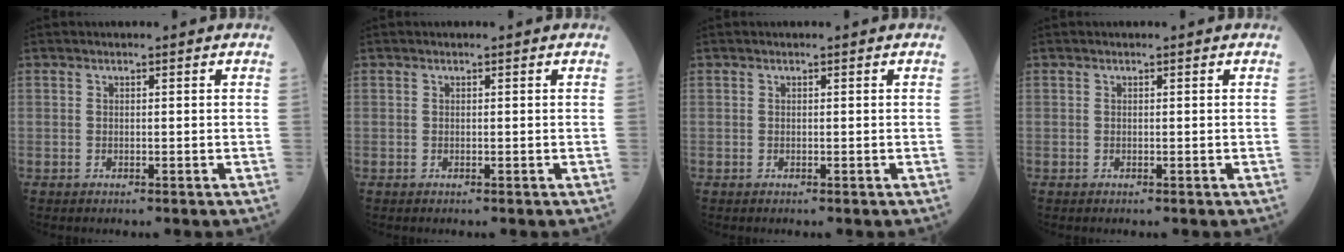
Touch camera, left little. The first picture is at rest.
{"total": 0.0}
{"total": 0.0}
{"total": 0.0}